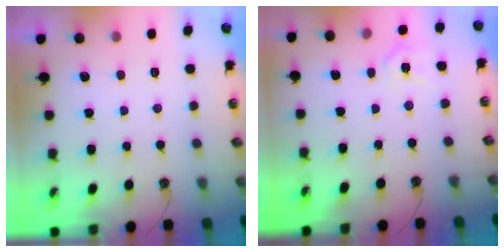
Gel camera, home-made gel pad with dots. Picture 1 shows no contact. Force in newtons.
{"total": 5.7, "press": 5.7, "slide": 0.6}